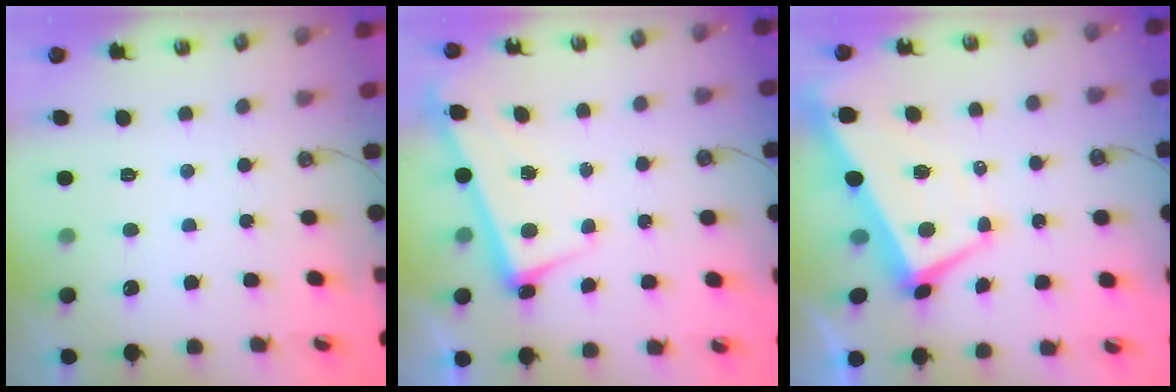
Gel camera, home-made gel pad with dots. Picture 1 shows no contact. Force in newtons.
{"total": 2.7, "press": 2.6, "slide": 0.7}
{"total": 2.2, "press": 1.9, "slide": 1.1}